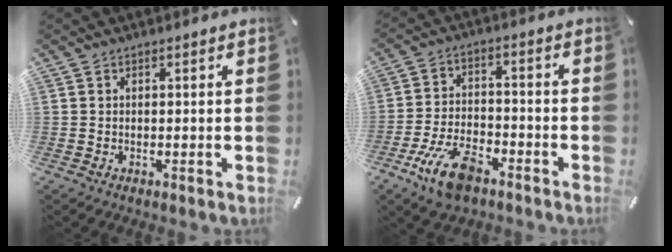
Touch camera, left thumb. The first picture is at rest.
{"total": 11.8, "force": [-7.0, 5.6, 7.7], "torque": [-0.158, 0.031, -0.130]}